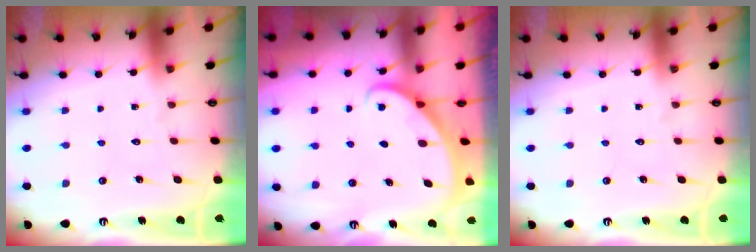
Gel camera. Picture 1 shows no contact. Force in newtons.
{"total": 2.1, "press": 2.1, "slide": 0.1}
{"total": 0.0}